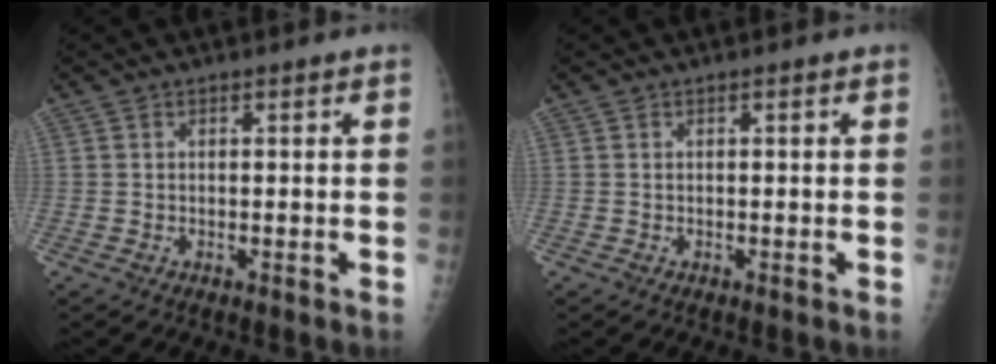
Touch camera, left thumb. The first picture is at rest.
{"total": 0.0}